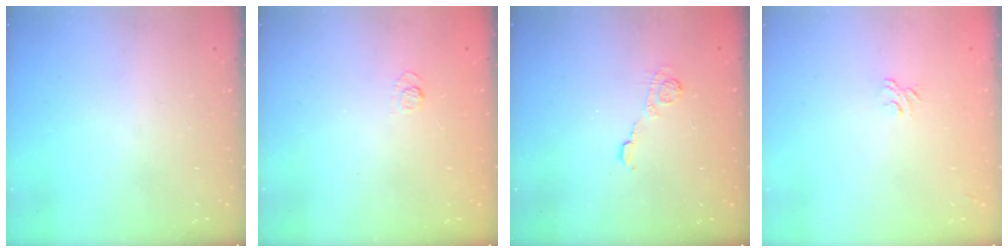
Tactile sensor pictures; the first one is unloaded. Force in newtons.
{"total": 2.4, "press": 2.0, "slide": 1.3}
{"total": 5.0, "press": 4.9, "slide": 0.7}
{"total": 3.2, "press": 3.1, "slide": 1.0}